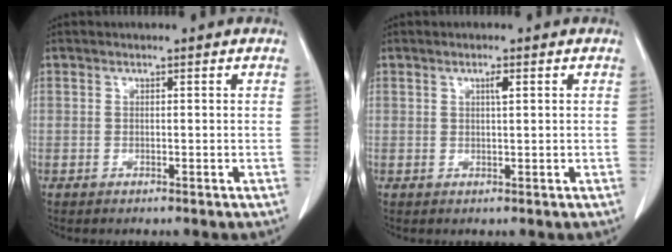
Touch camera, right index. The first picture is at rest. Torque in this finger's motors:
{"motor_torque": [0.16, -0.02, 0.02, 0.02]}